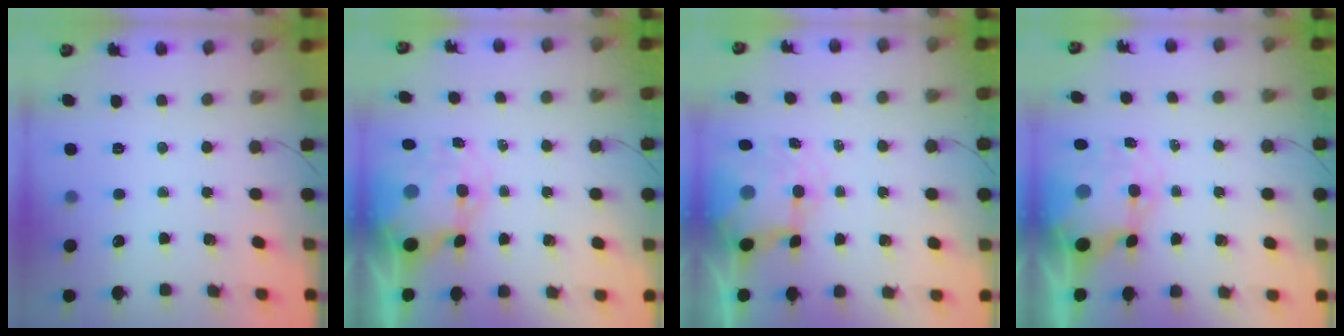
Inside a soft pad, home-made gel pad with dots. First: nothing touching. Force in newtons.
{"total": 9.4, "press": 9.2, "slide": 2.1}
{"total": 7.8, "press": 7.4, "slide": 2.2}
{"total": 9.4, "press": 9.2, "slide": 2.1}